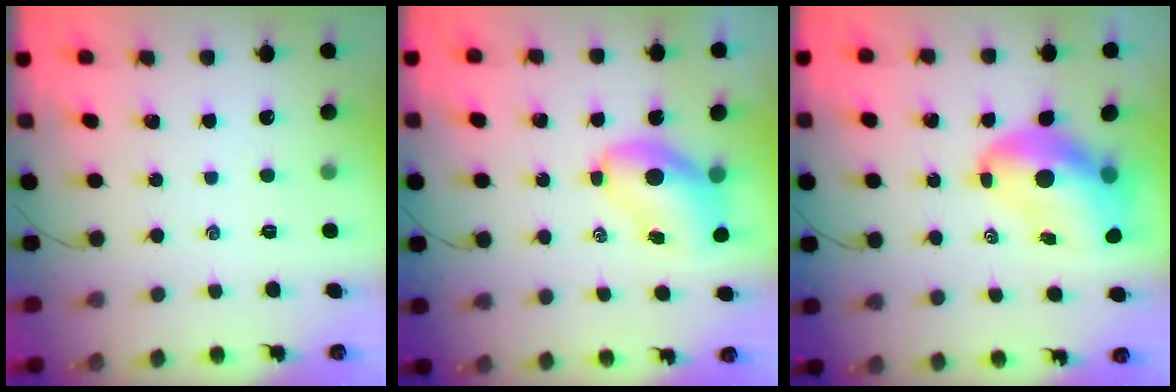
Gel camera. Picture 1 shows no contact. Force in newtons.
{"total": 7.2, "press": 7.1, "slide": 1.2}
{"total": 12.1, "press": 11.7, "slide": 3.2}